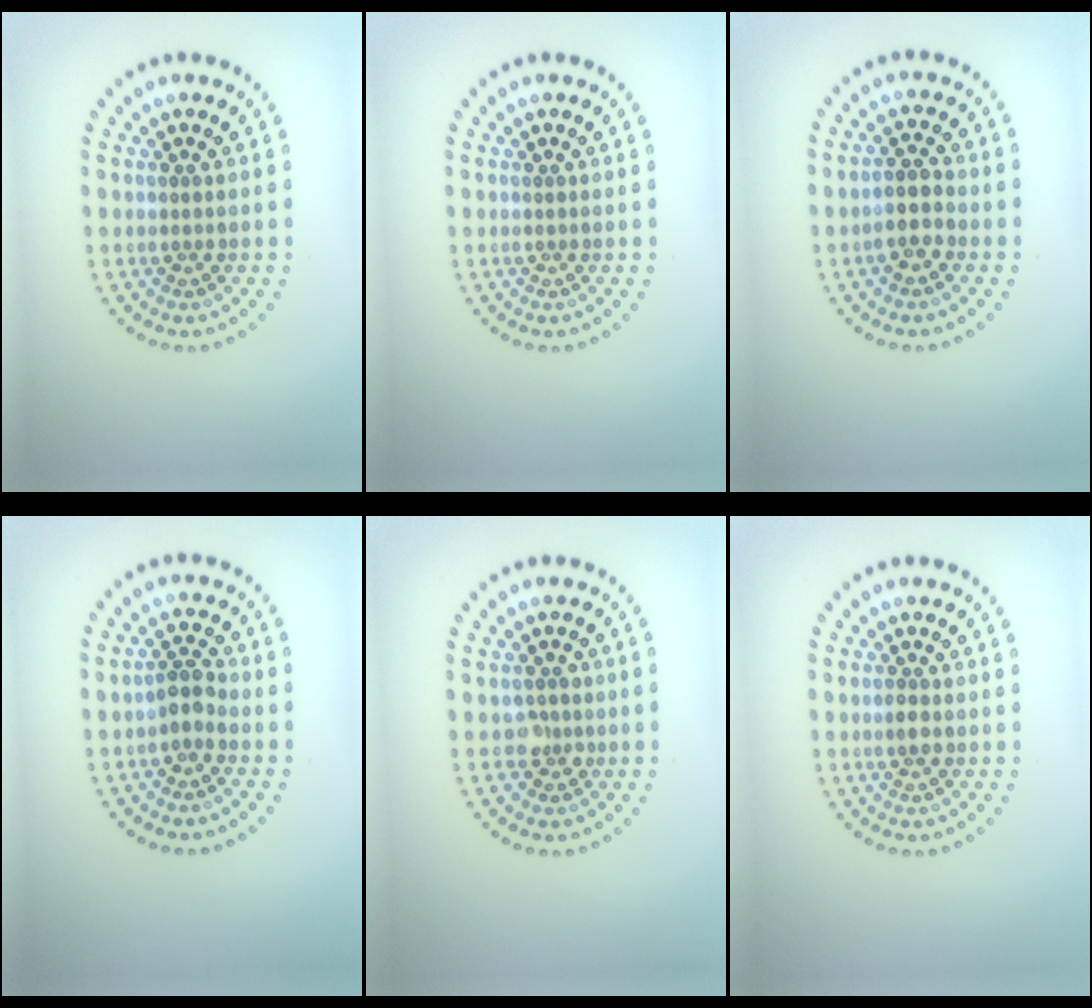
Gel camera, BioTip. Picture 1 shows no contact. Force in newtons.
{"total": 0.0}
{"total": 2.5, "press": 2.2, "slide": 1.0}
{"total": 1.8, "press": 1.5, "slide": 0.9}
{"total": 1.6, "press": 1.3, "slide": 0.8}
{"total": 1.0, "press": 1.0, "slide": 0.0}